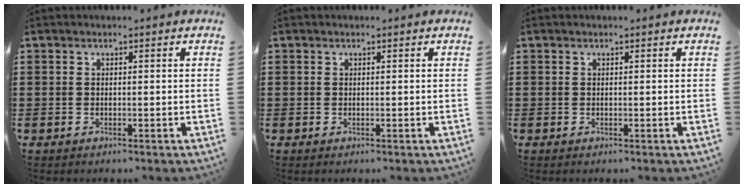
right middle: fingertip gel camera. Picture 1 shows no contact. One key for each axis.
{"total": 0.0}
{"total": 0.0}